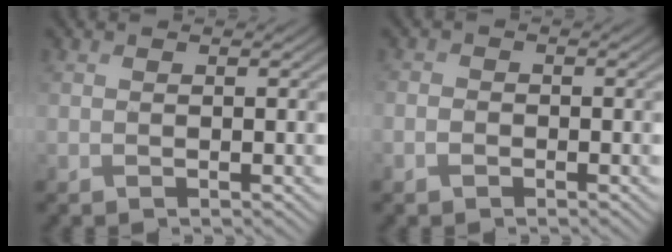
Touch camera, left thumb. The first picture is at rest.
{"total": 1.2, "force": [-0.6, 0.9, 0.5], "torque": [-0.010, 0.001, -0.012]}